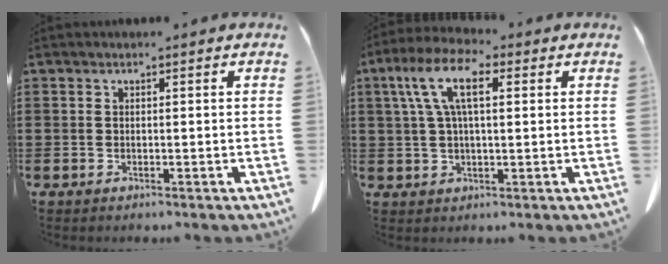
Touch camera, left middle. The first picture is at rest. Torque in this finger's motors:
{"motor_torque": [0.50, 0.44, 0.04, -0.08]}